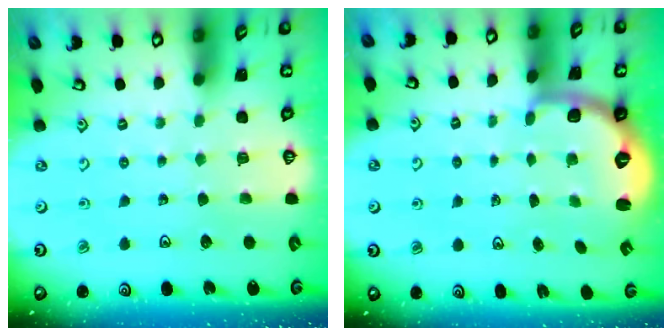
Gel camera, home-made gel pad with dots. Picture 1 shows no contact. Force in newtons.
{"total": 2.6, "press": 1.5, "slide": 2.1}